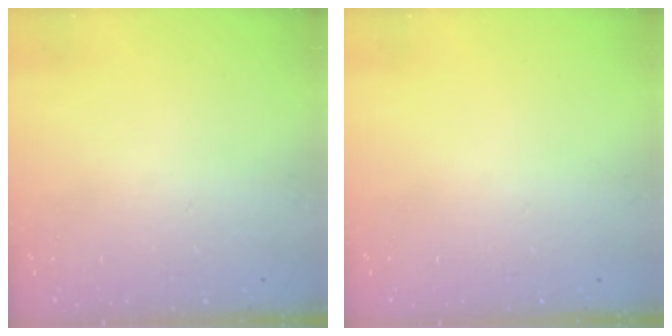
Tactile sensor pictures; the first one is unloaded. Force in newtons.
{"total": 0.0}